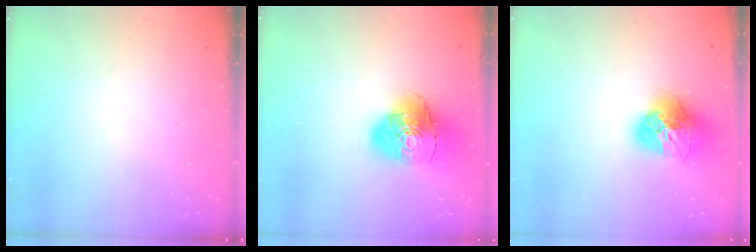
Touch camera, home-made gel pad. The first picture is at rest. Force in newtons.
{"total": 15.6, "press": 15.4, "slide": 2.4}
{"total": 16.9, "press": 16.8, "slide": 1.7}